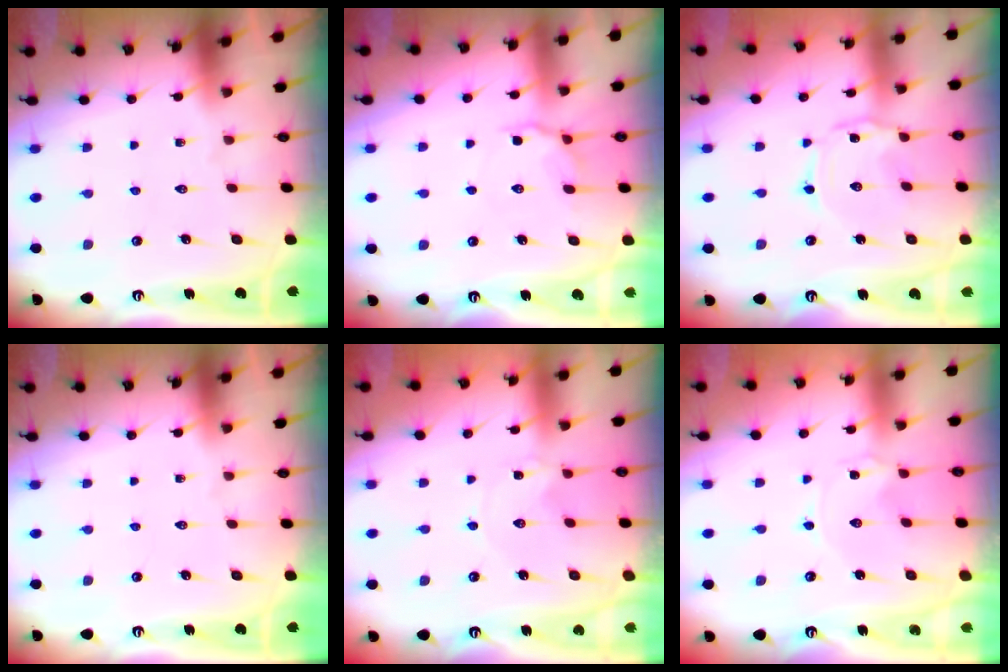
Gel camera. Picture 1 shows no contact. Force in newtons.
{"total": 5.1, "press": 4.9, "slide": 1.4}
{"total": 2.0, "press": 2.0, "slide": 0.2}
{"total": 0.0}
{"total": 0.0}
{"total": 0.0}